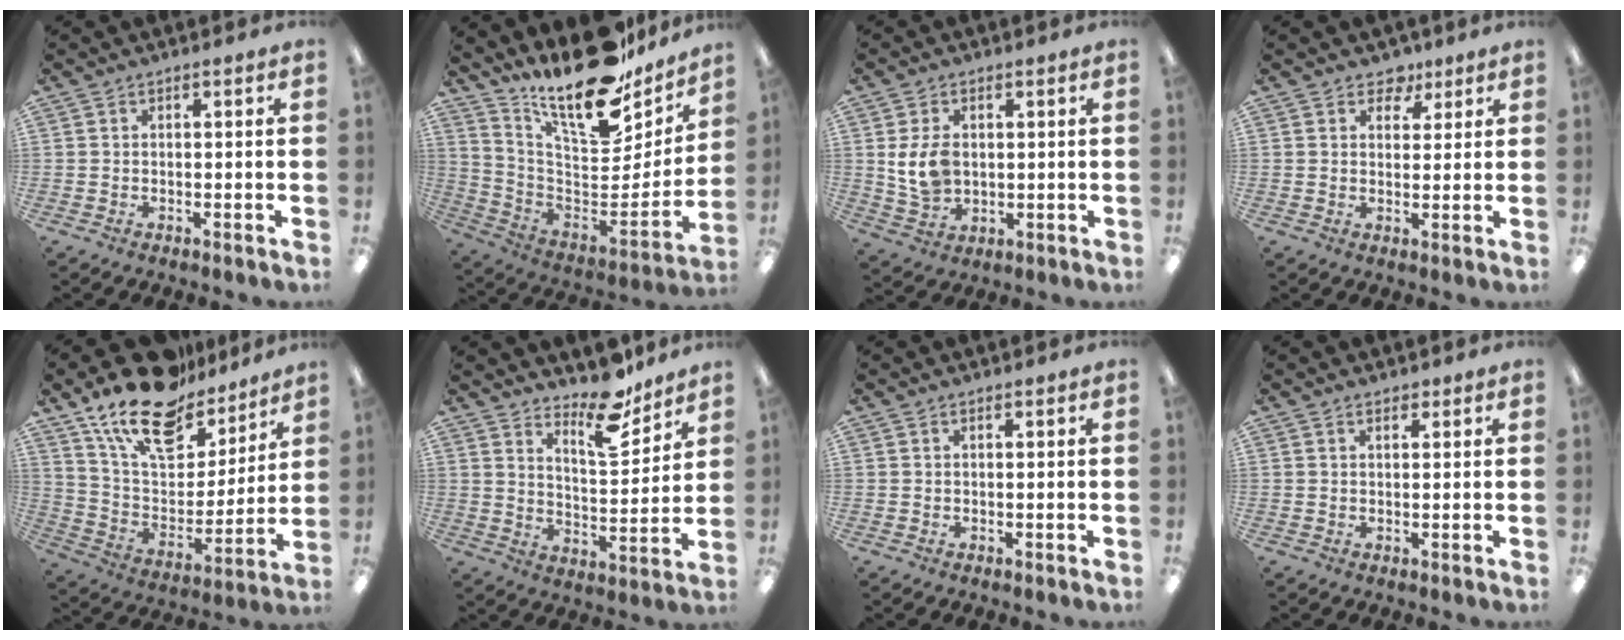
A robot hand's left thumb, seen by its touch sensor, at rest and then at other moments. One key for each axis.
{"total": 20.2, "fx": 16.3, "fy": 6.8, "fz": 10.0, "tx": -0.146, "ty": -0.135, "tz": 0.275}
{"total": 8.2, "fx": 1.2, "fy": 5.9, "fz": 5.5, "tx": -0.109, "ty": 0.002, "tz": 0.022}
{"total": 4.7, "fx": 3.4, "fy": 3.1, "fz": 1.1, "tx": -0.001, "ty": -0.017, "tz": 0.056}
{"total": 20.4, "fx": 15.6, "fy": 9.4, "fz": 9.2, "tx": -0.174, "ty": -0.098, "tz": 0.276}
{"total": 12.4, "fx": 10.3, "fy": 4.1, "fz": 5.6, "tx": -0.061, "ty": -0.080, "tz": 0.179}
{"total": 0.0}
{"total": 1.6, "fx": 1.1, "fy": 0.8, "fz": 0.8, "tx": -0.009, "ty": -0.002, "tz": 0.019}